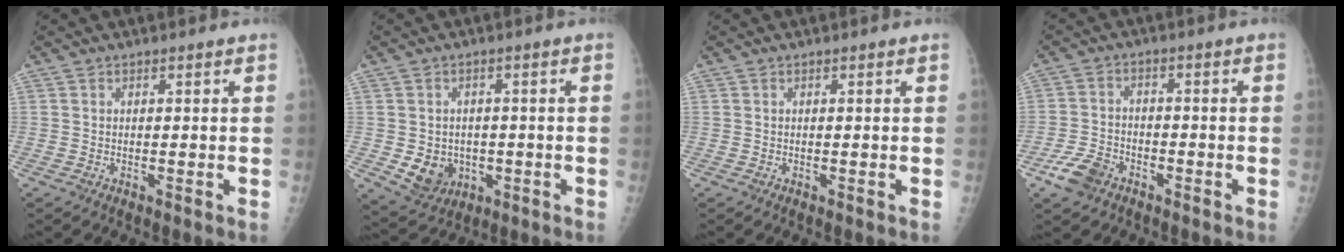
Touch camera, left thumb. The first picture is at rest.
{"total": 7.0, "force": [-1.5, 5.9, 3.3], "torque": [-0.028, 0.005, -0.008]}
{"total": 0.0}
{"total": 6.4, "force": [-3.9, 4.1, 3.0], "torque": [-0.057, 0.018, -0.072]}